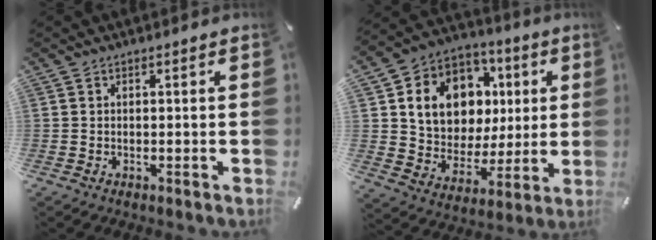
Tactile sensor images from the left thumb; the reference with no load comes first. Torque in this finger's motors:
{"motor_torque": [2.46, 2.55, 1.09, 0.39, 0.23]}